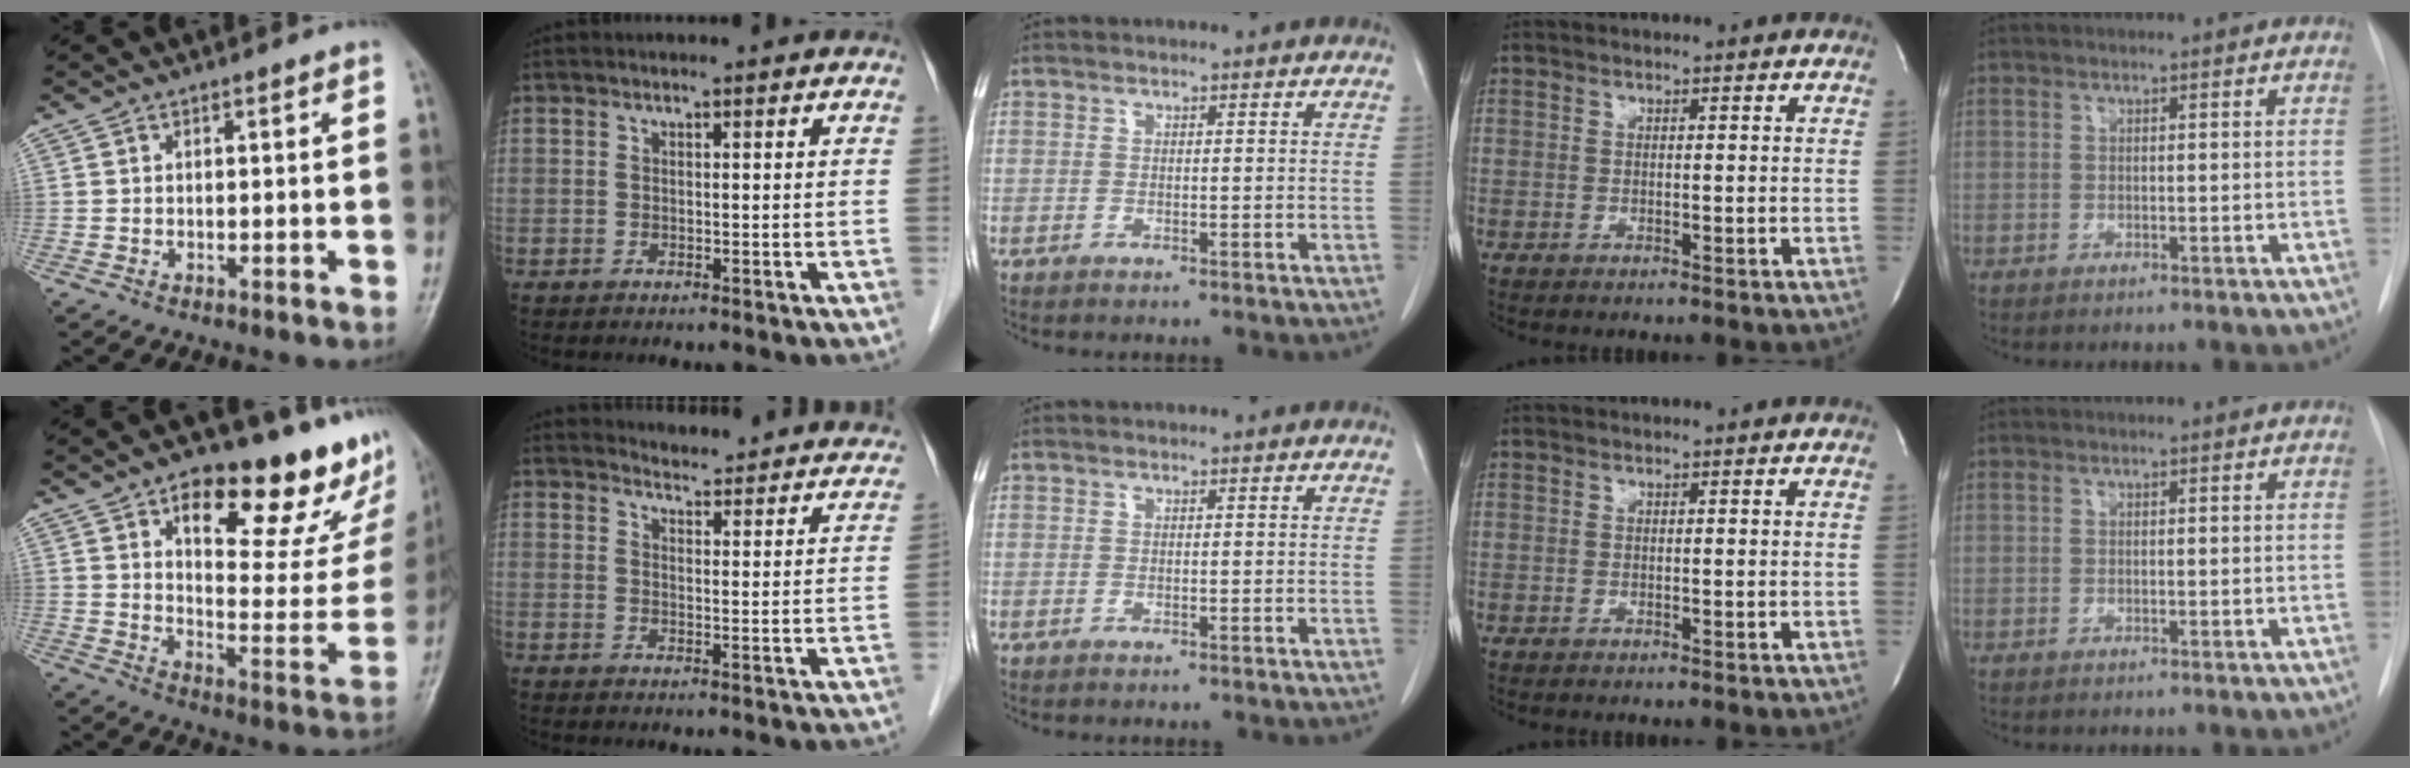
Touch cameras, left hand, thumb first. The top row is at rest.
{"thumb": {"total": 25.9, "force": [14.6, 10.5, 18.7], "torque": [-0.195, -0.058, 0.208]}, "index": {"total": 16.4, "force": [16.1, 2.2, 2.1], "torque": [-0.005, -0.052, 0.166]}}